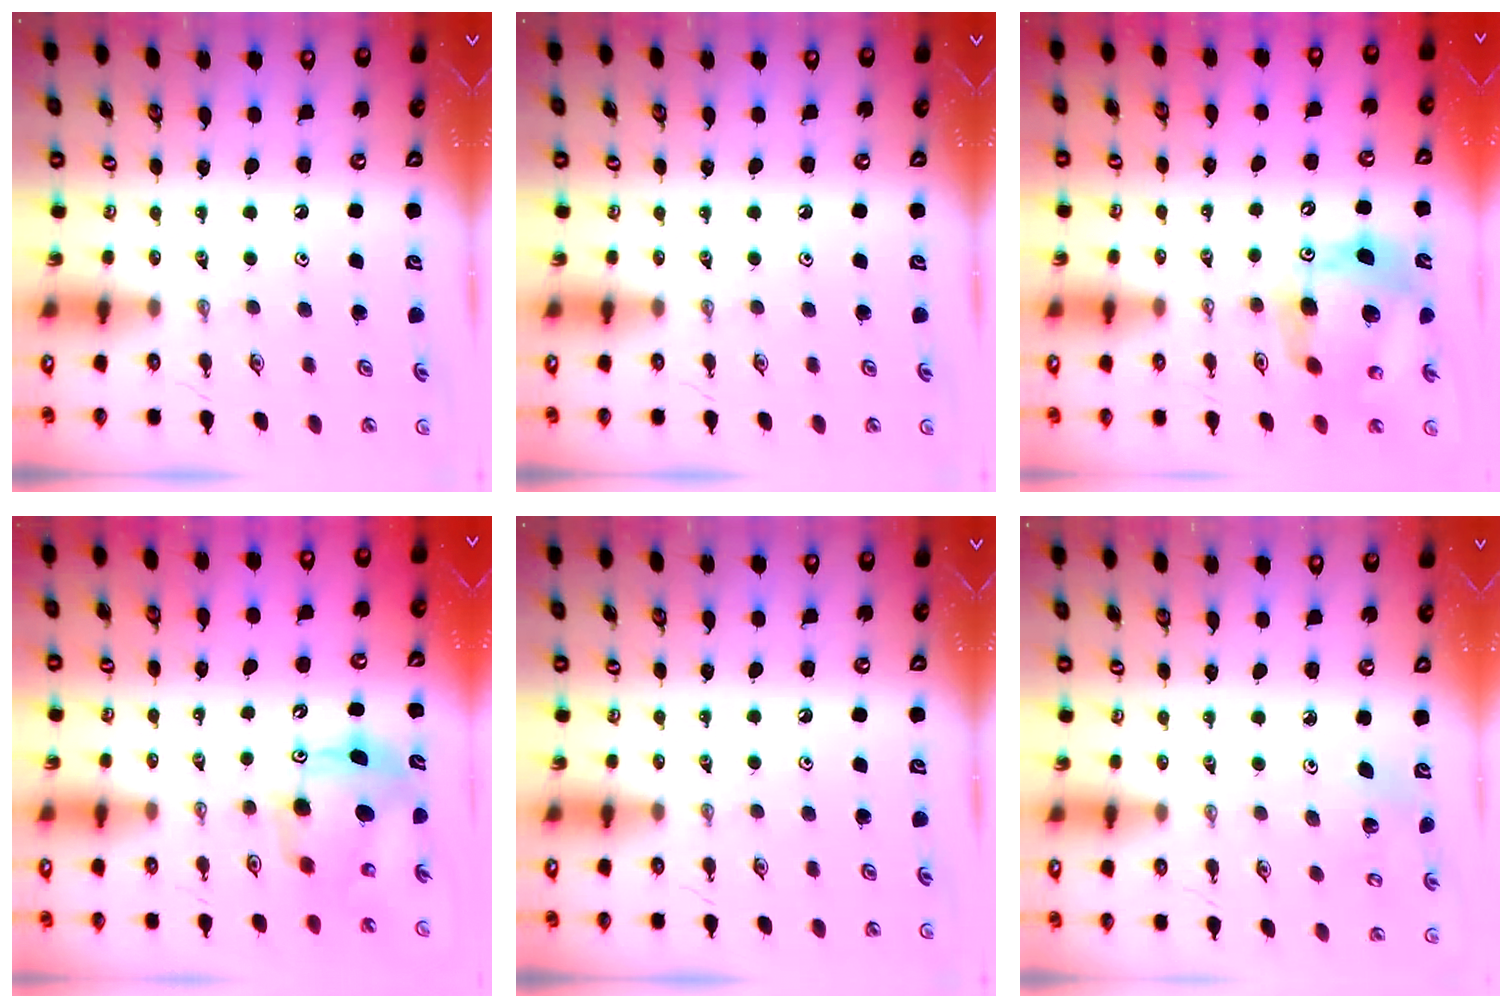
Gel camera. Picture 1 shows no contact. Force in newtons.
{"total": 0.0}
{"total": 15.3, "press": 15.2, "slide": 1.5}
{"total": 9.1, "press": 9.1, "slide": 0.7}
{"total": 0.0}
{"total": 2.7, "press": 2.7, "slide": 0.2}